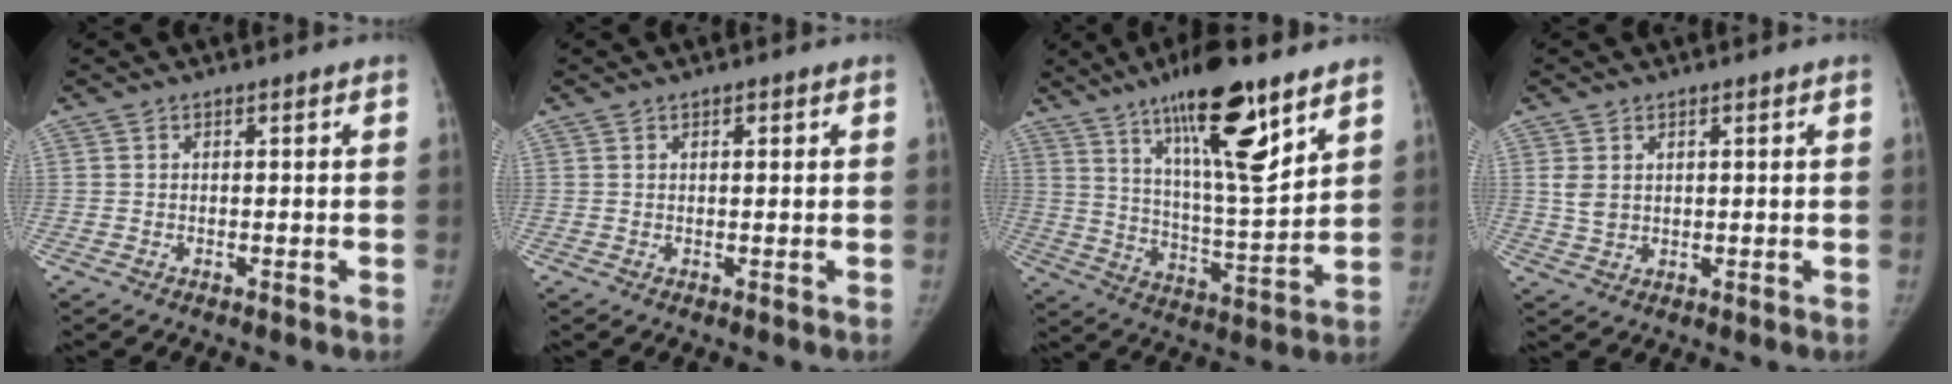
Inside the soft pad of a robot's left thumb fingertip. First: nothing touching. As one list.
[{"total": 1.0, "force": [0.5, 0.5, 0.8], "torque": [-0.009, 0.000, 0.007]}, {"total": 19.1, "force": [11.5, 4.0, 14.7], "torque": [-0.222, -0.061, 0.199]}, {"total": 3.2, "force": [1.1, 2.4, 1.8], "torque": [-0.028, -0.005, 0.029]}]